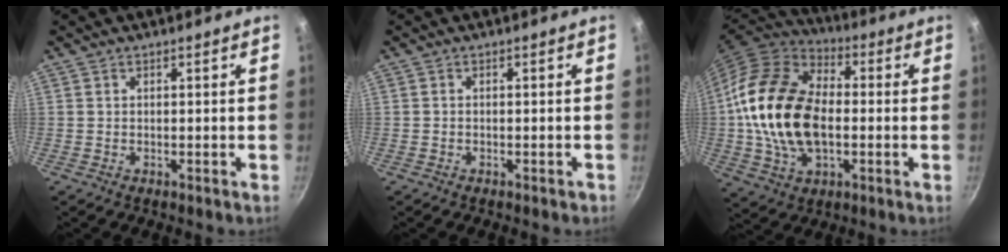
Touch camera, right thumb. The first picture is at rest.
{"total": 0.8, "force": [-0.6, 0.4, 0.5], "torque": [-0.008, 0.008, -0.005]}
{"total": 21.8, "force": [-0.7, 14.0, 16.8], "torque": [-0.297, 0.023, -0.019]}